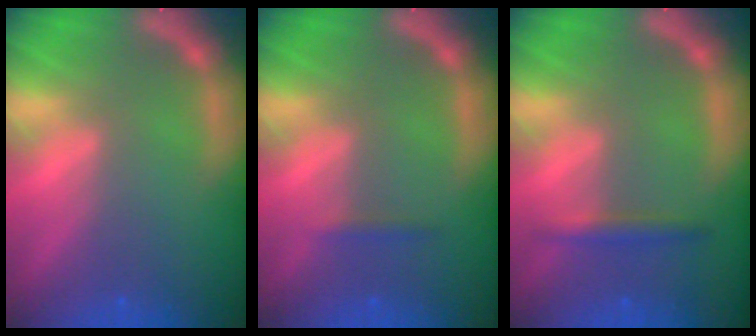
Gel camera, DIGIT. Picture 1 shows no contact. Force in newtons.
{"total": 0.9}
{"total": 1.9}